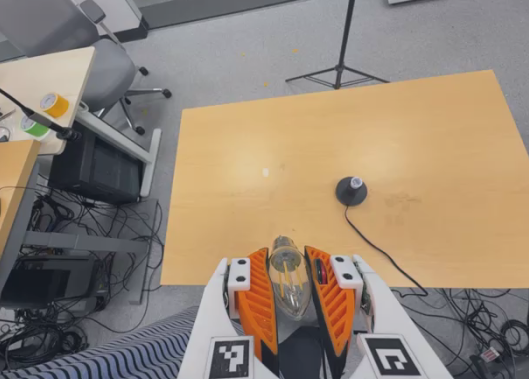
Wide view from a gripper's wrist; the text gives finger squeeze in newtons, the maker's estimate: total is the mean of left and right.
{"total": 21.9, "left": 23.8, "right": 20.0}